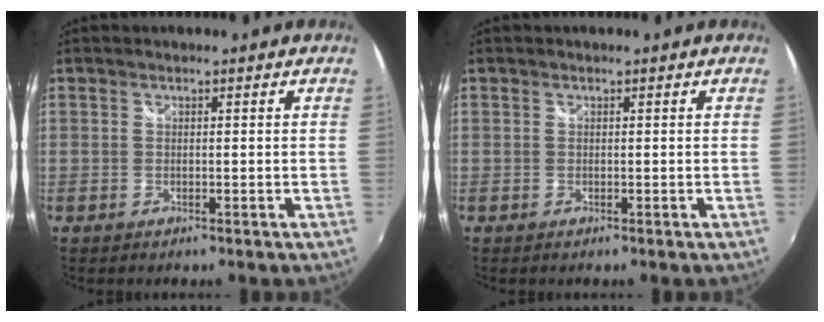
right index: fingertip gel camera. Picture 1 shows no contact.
{"total": 0.0}